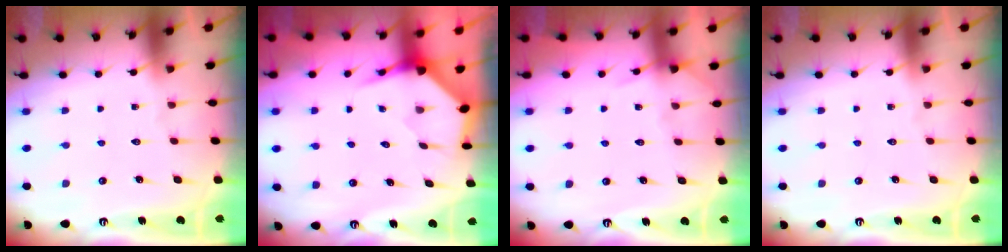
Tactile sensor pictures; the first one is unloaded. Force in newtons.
{"total": 4.0, "press": 3.9, "slide": 0.4}
{"total": 5.0, "press": 4.9, "slide": 0.6}
{"total": 0.0}